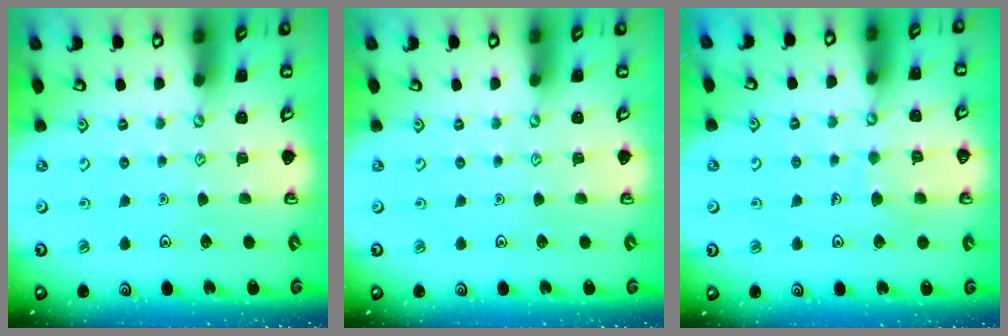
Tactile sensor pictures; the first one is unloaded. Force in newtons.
{"total": 0.0}
{"total": 5.8, "press": 5.8, "slide": 0.6}